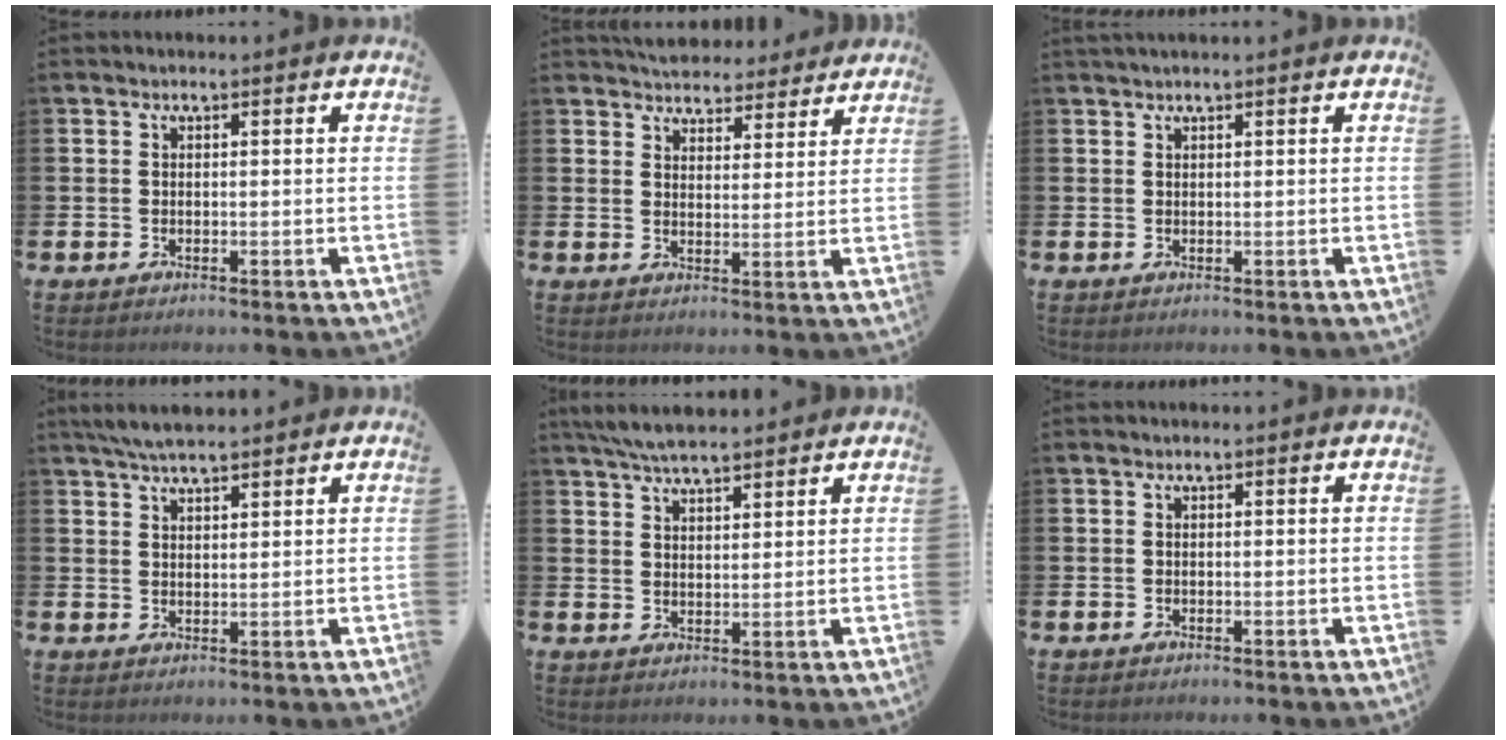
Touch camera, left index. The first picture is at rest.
{"total": 5.1, "force": [4.9, 1.2, -0.2], "torque": [-0.010, -0.036, 0.086]}
{"total": 0.8, "force": [0.7, -0.1, 0.3], "torque": [-0.009, 0.002, 0.013]}
{"total": 4.8, "force": [4.4, 0.8, 1.8], "torque": [-0.038, -0.012, 0.079]}
{"total": 5.7, "force": [5.3, 0.8, 1.9], "torque": [-0.042, -0.017, 0.096]}
{"total": 0.0}